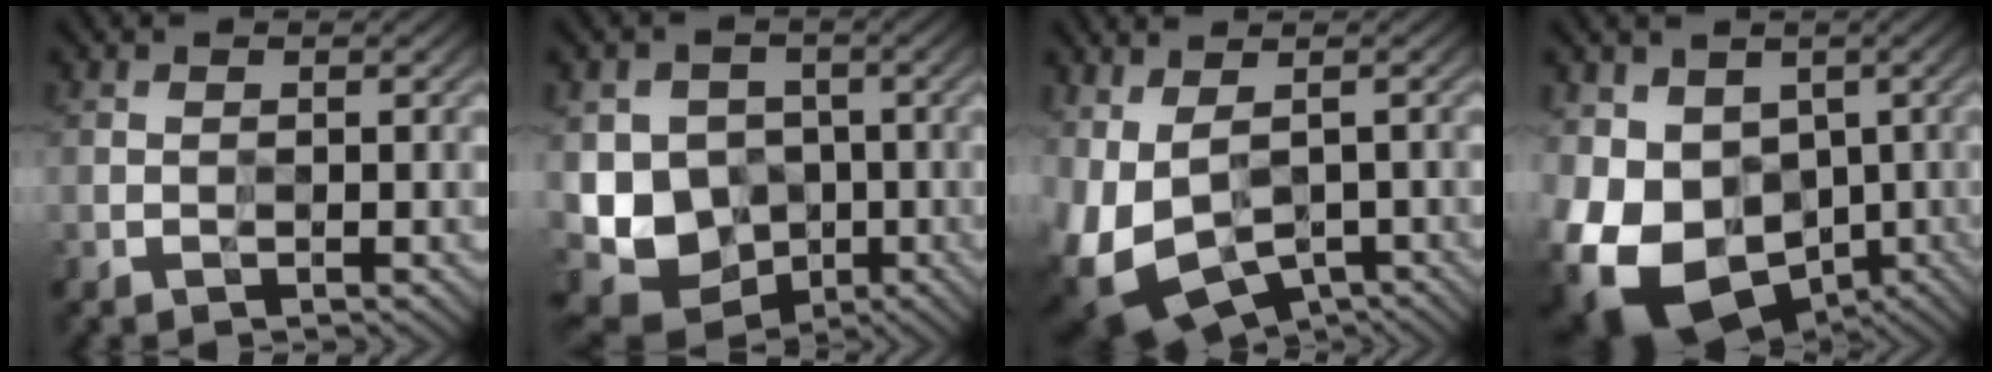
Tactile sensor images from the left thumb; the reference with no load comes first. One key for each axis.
{"total": 10.5, "fx": -2.0, "fy": 8.9, "fz": 5.3, "tx": -0.114, "ty": -0.027, "tz": -0.042}
{"total": 11.9, "fx": -2.1, "fy": 7.3, "fz": 9.1, "tx": -0.227, "ty": -0.038, "tz": 0.001}
{"total": 14.6, "fx": -3.3, "fy": 11.3, "fz": 8.5, "tx": -0.191, "ty": -0.029, "tz": -0.041}